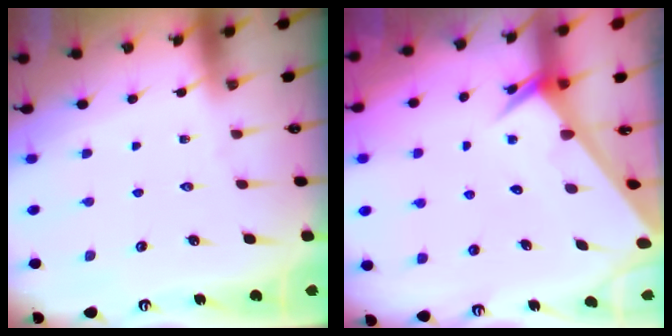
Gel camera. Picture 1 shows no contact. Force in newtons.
{"total": 2.9, "press": 2.9, "slide": 0.0}